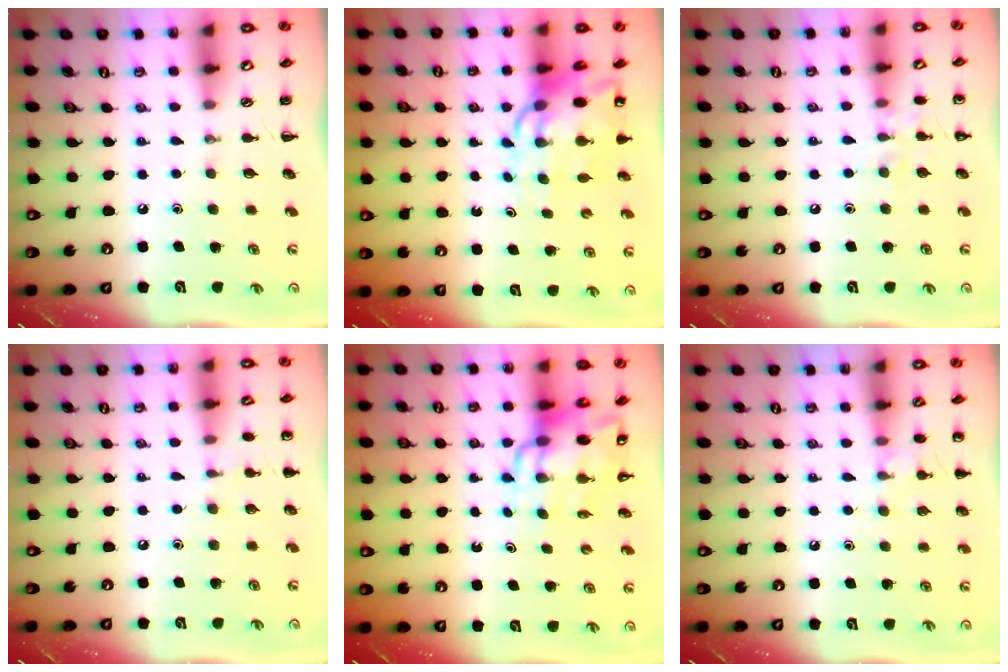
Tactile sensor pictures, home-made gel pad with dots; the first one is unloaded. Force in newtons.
{"total": 11.1, "press": 10.6, "slide": 3.0}
{"total": 7.4, "press": 7.2, "slide": 1.7}
{"total": 4.3, "press": 4.1, "slide": 1.4}
{"total": 11.5, "press": 10.9, "slide": 3.5}
{"total": 6.5, "press": 6.2, "slide": 2.0}